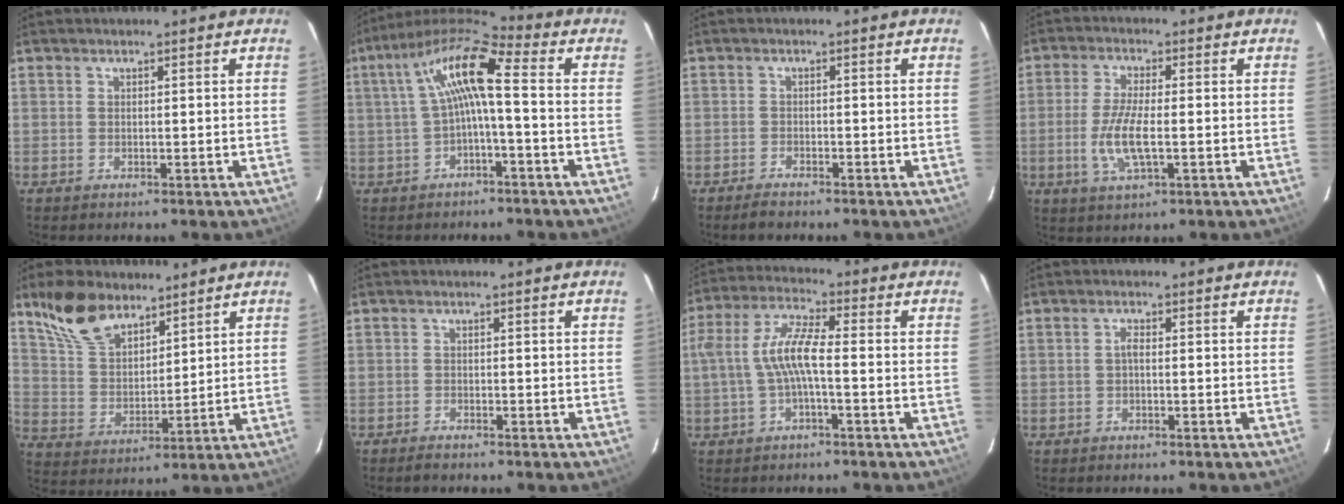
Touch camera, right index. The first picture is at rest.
{"total": 9.9, "force": [-0.1, 1.8, 9.7], "torque": [-0.201, 0.025, -0.003]}
{"total": 2.3, "force": [-2.1, 0.5, 0.8], "torque": [-0.027, -0.003, -0.038]}
{"total": 7.7, "force": [-1.6, 2.0, 7.2], "torque": [-0.150, -0.009, -0.032]}
{"total": 12.7, "force": [9.0, 6.4, 6.3], "torque": [-0.130, 0.027, 0.182]}
{"total": 1.6, "force": [-1.5, 0.2, 0.4], "torque": [-0.019, -0.002, -0.026]}
{"total": 8.5, "force": [-1.3, 1.9, 8.1], "torque": [-0.177, 0.011, -0.021]}
{"total": 1.1, "force": [-0.3, 0.4, 1.0], "torque": [-0.019, 0.006, -0.006]}